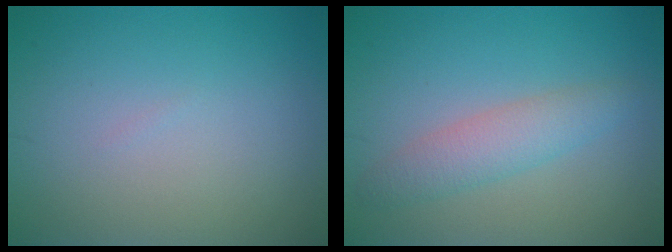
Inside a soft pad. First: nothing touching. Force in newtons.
{"total": 2.9, "press": 2.9, "slide": 0.1}